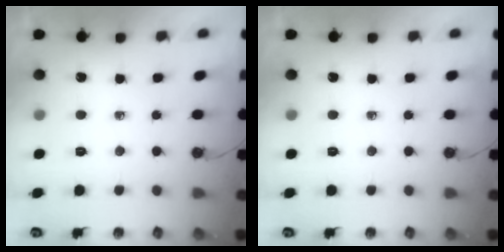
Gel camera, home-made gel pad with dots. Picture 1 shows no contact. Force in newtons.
{"total": 0.0}